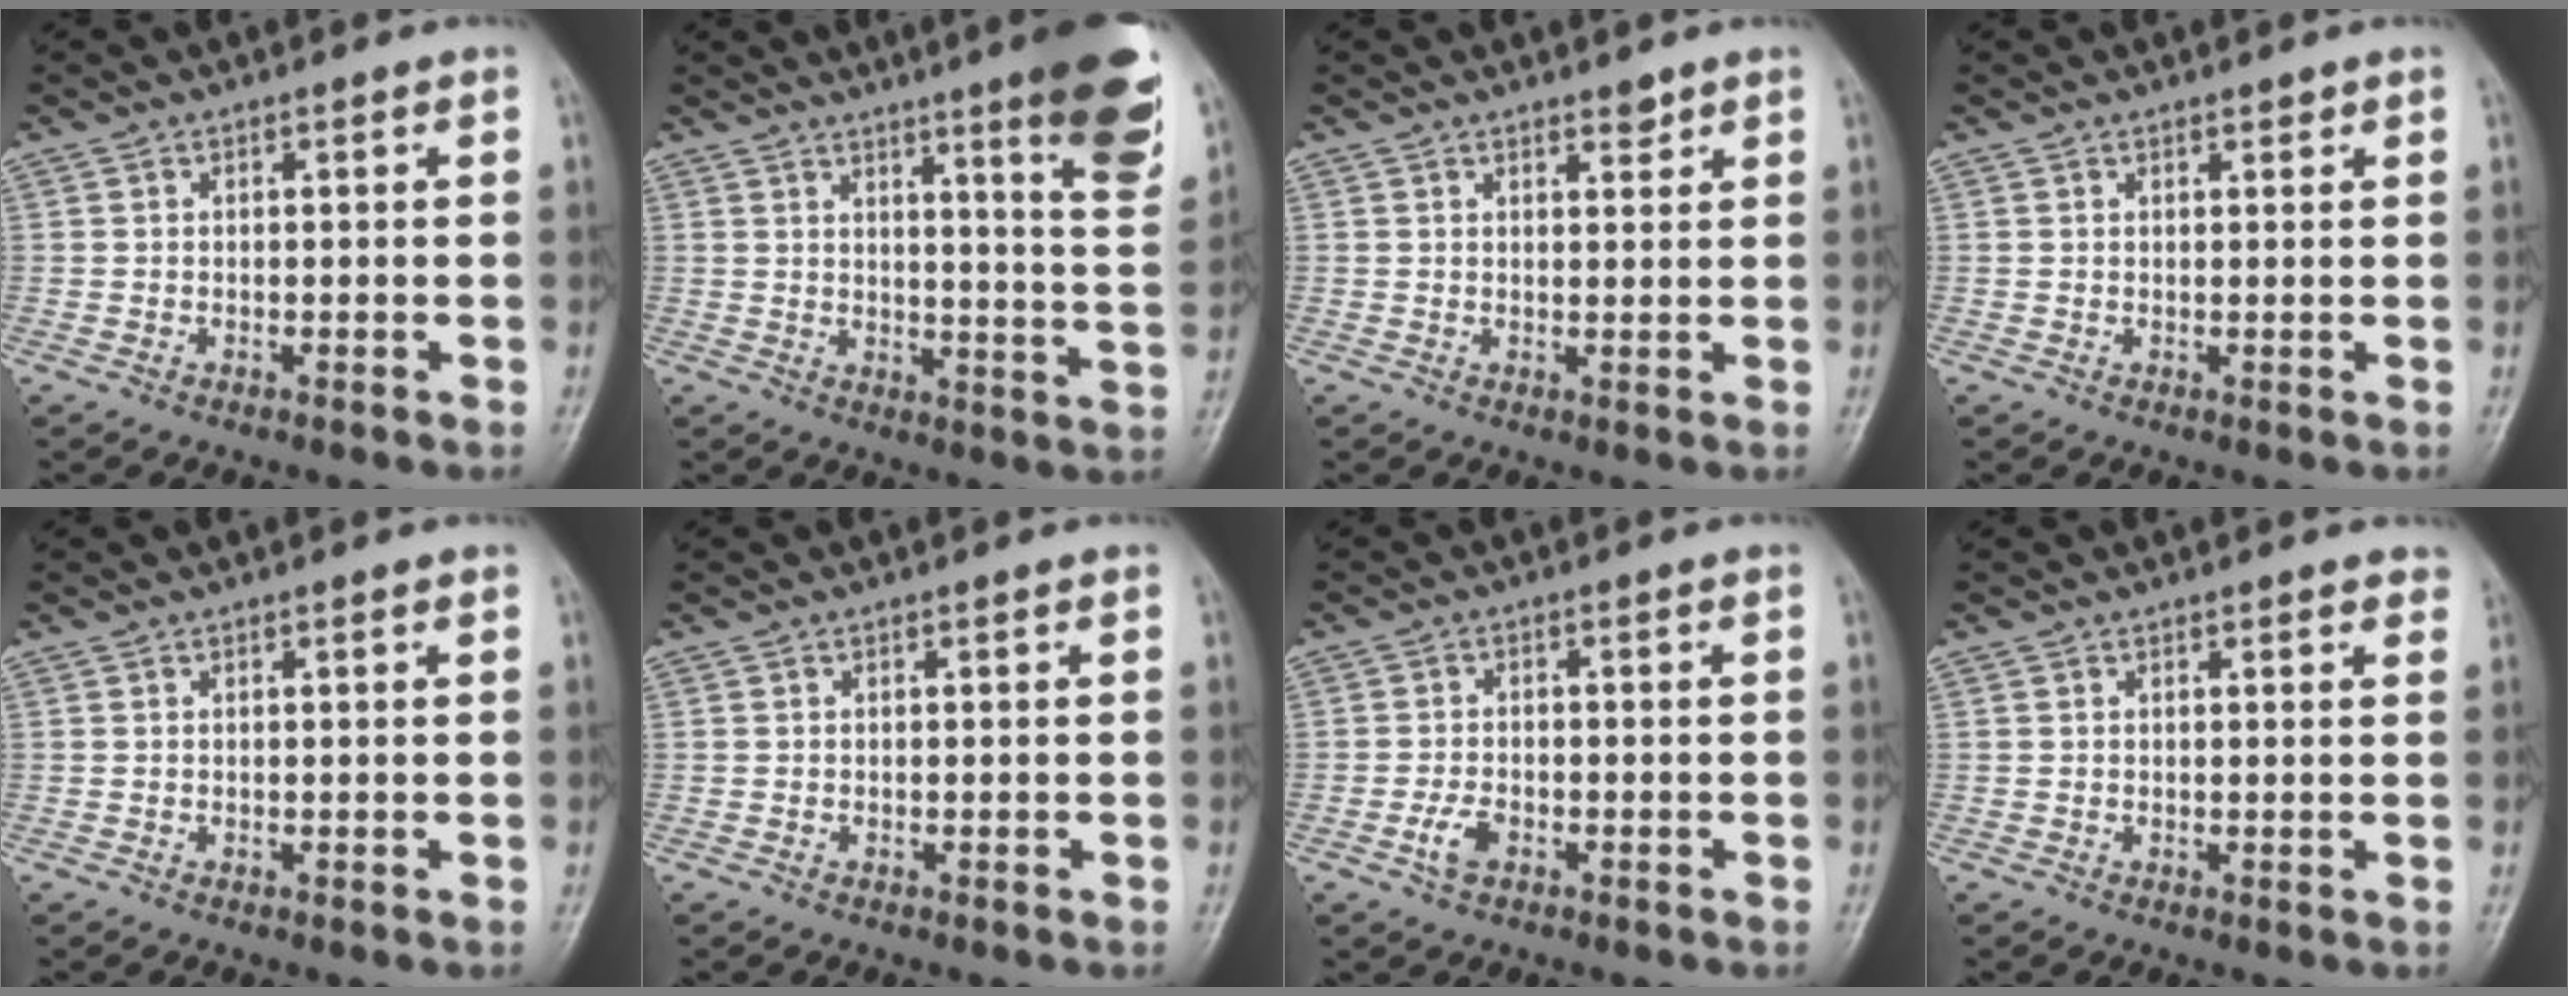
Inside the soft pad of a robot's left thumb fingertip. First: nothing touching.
{"total": 15.3, "force": [9.0, 1.7, 12.2], "torque": [-0.142, -0.054, 0.114]}
{"total": 1.9, "force": [1.6, 0.6, 0.8], "torque": [-0.005, -0.012, 0.024]}
{"total": 0.9, "force": [0.8, 0.2, 0.4], "torque": [-0.007, -0.006, 0.012]}
{"total": 0.6, "force": [0.4, 0.0, 0.4], "torque": [-0.009, -0.001, 0.006]}
{"total": 0.0}
{"total": 3.1, "force": [-1.4, 1.7, 2.2], "torque": [-0.047, 0.008, -0.027]}
{"total": 2.3, "force": [1.9, 0.7, 1.2], "torque": [-0.001, -0.001, 0.017]}